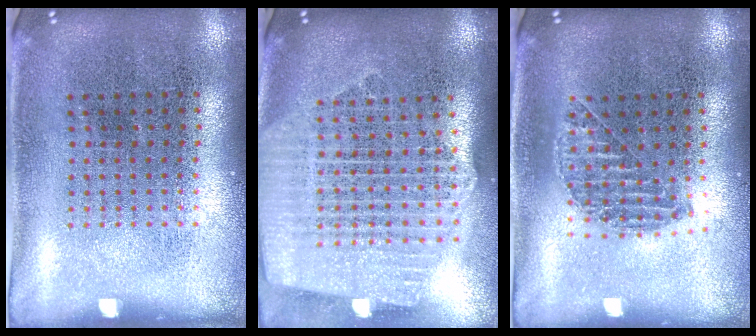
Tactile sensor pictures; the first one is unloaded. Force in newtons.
{"total": 2.6, "press": 2.2, "slide": 1.3}
{"total": 1.1, "press": 1.0, "slide": 0.3}